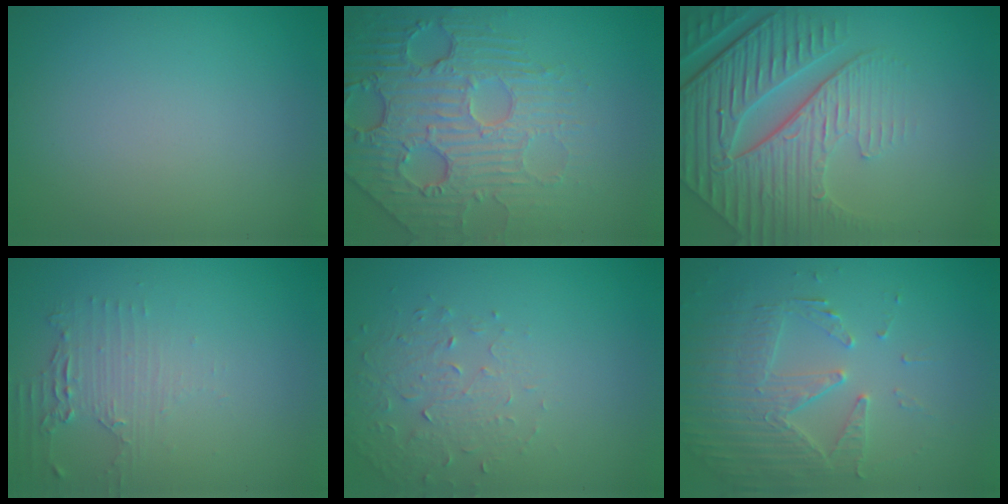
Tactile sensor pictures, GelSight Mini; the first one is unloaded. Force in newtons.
{"total": 7.1, "press": 5.4, "slide": 4.7}
{"total": 9.0, "press": 6.2, "slide": 6.5}
{"total": 2.1, "press": 1.6, "slide": 1.4}
{"total": 1.6, "press": 1.1, "slide": 1.2}
{"total": 3.9, "press": 3.7, "slide": 1.4}